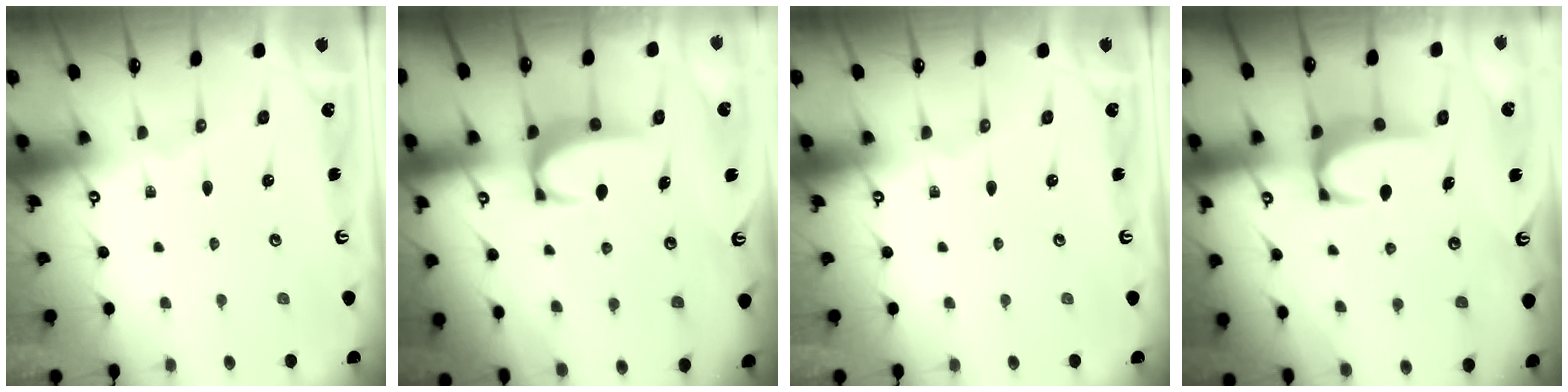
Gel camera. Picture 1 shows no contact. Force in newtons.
{"total": 2.8, "press": 2.8, "slide": 0.5}
{"total": 0.0}
{"total": 4.0, "press": 3.9, "slide": 0.5}